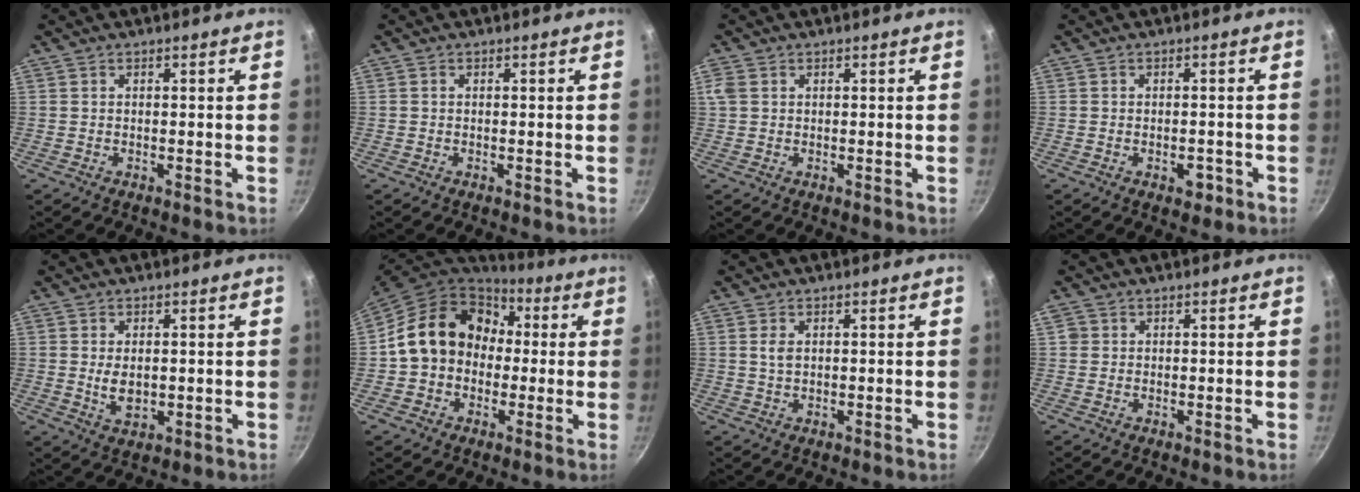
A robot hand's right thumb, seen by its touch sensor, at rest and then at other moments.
{"total": 0.0}
{"total": 2.2, "force": [0.7, 1.6, 1.4], "torque": [-0.029, 0.003, 0.015]}
{"total": 2.8, "force": [-1.3, 1.7, 1.9], "torque": [-0.014, 0.013, -0.015]}
{"total": 4.6, "force": [0.2, 2.8, 3.6], "torque": [-0.059, -0.010, 0.009]}
{"total": 16.9, "force": [1.1, 14.0, 9.4], "torque": [-0.122, 0.048, 0.007]}
{"total": 2.1, "force": [0.6, 1.3, 1.6], "torque": [-0.030, -0.003, 0.011]}
{"total": 1.2, "force": [0.3, 1.1, 0.4], "torque": [-0.005, 0.002, 0.001]}